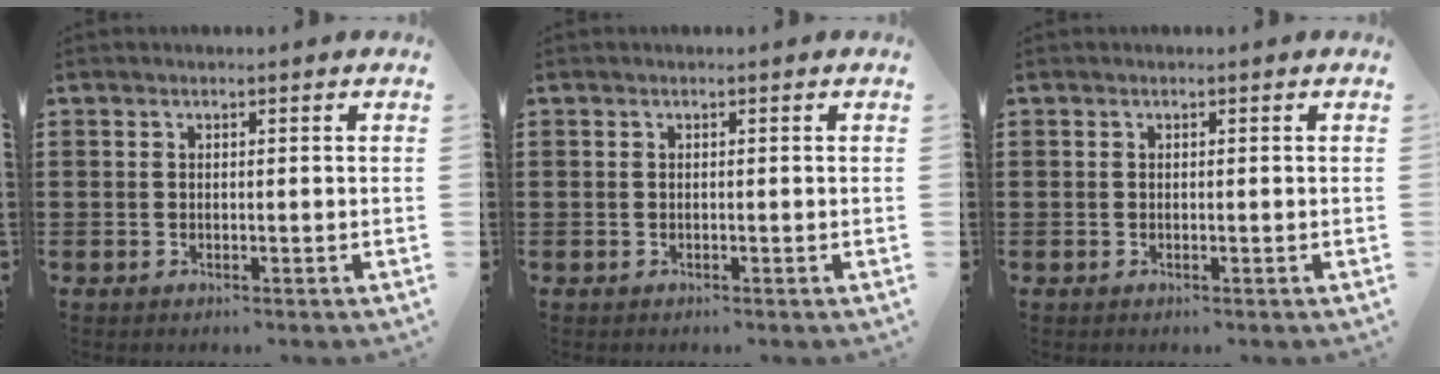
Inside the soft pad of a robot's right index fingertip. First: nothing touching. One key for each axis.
{"total": 0.0}
{"total": 0.0}